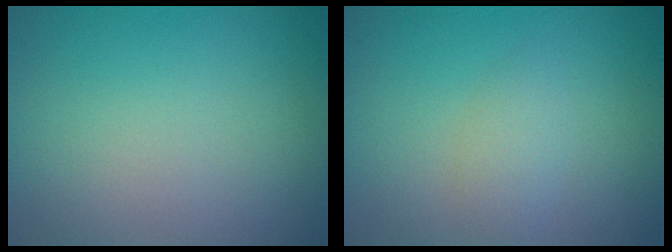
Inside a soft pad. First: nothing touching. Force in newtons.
{"total": 1.8, "press": 1.8, "slide": 0.0}